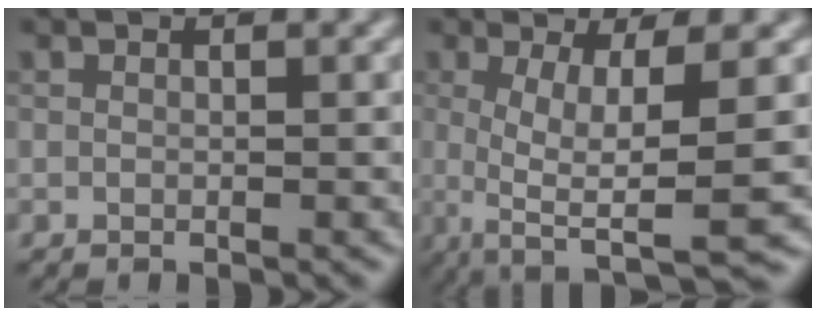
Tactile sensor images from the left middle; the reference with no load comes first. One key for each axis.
{"total": 8.9, "fx": -1.4, "fy": 2.0, "fz": 8.6, "tx": -0.129, "ty": -0.003, "tz": -0.018}